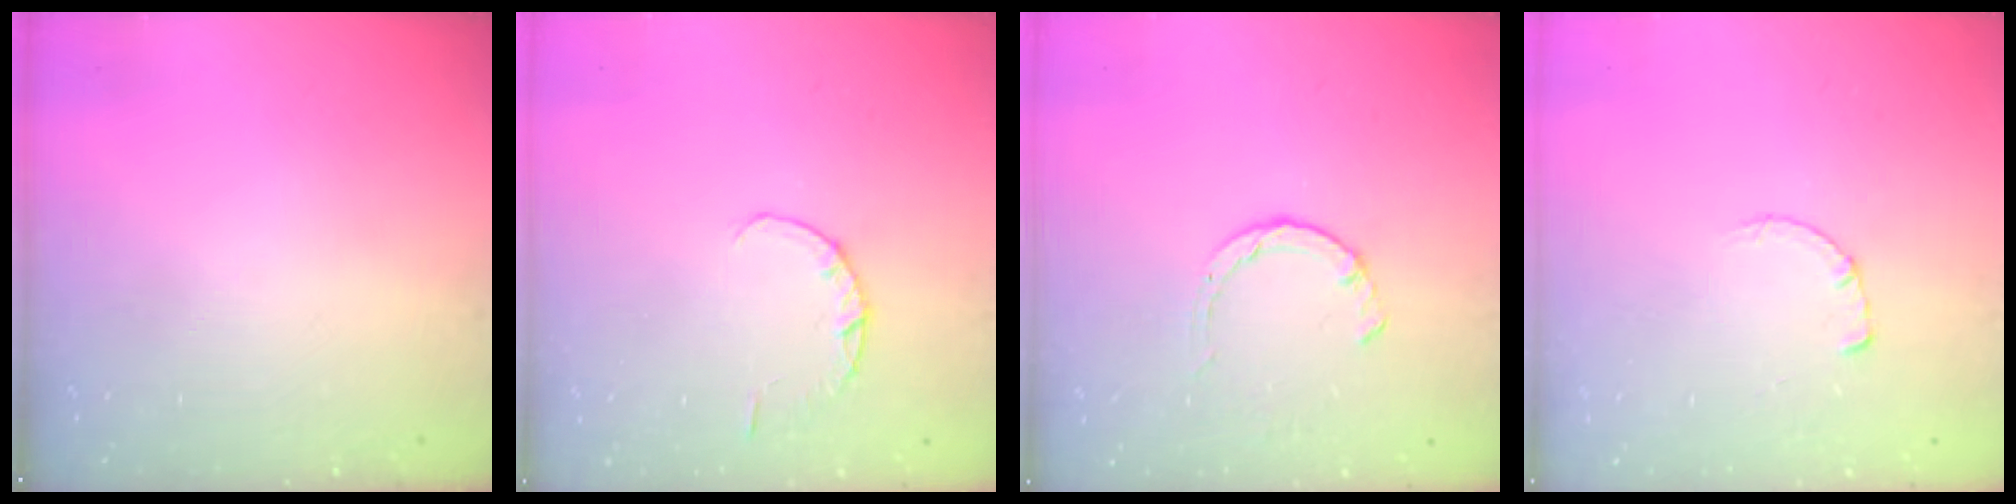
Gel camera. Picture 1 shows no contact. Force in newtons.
{"total": 1.8, "press": 1.8, "slide": 0.3}
{"total": 1.4, "press": 1.4, "slide": 0.3}
{"total": 0.7, "press": 0.6, "slide": 0.2}